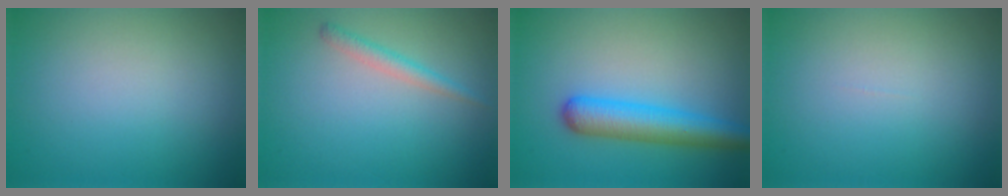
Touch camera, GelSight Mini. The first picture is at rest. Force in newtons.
{"total": 1.5, "press": 1.5, "slide": 0.1}
{"total": 4.9, "press": 4.9, "slide": 0.1}
{"total": 0.0}